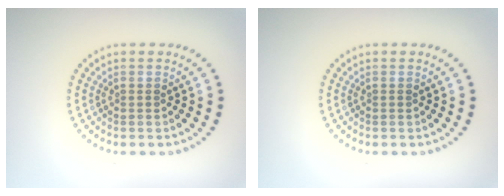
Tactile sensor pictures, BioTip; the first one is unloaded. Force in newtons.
{"total": 0.0}